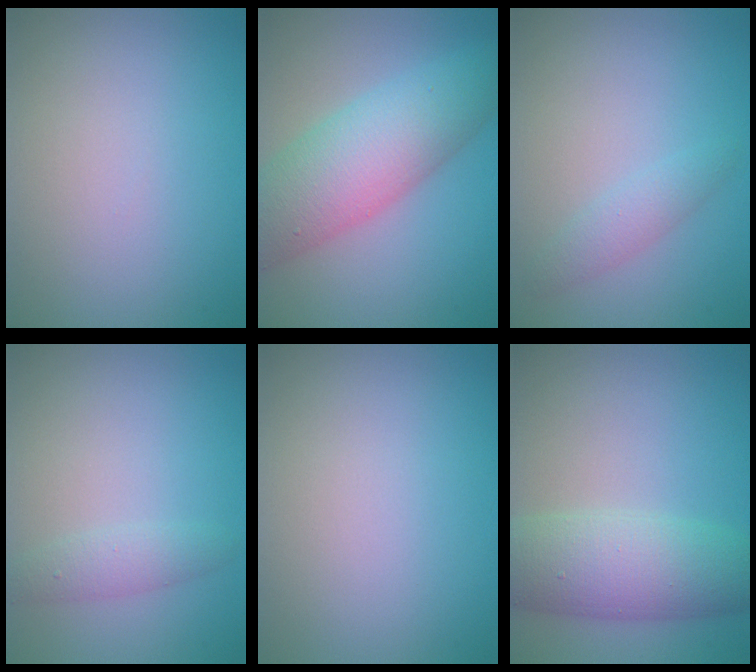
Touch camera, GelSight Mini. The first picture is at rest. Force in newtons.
{"total": 8.3, "press": 8.2, "slide": 0.2}
{"total": 1.7, "press": 1.7, "slide": 0.0}
{"total": 1.7, "press": 1.7, "slide": 0.1}
{"total": 0.0}
{"total": 7.1, "press": 7.1, "slide": 0.2}